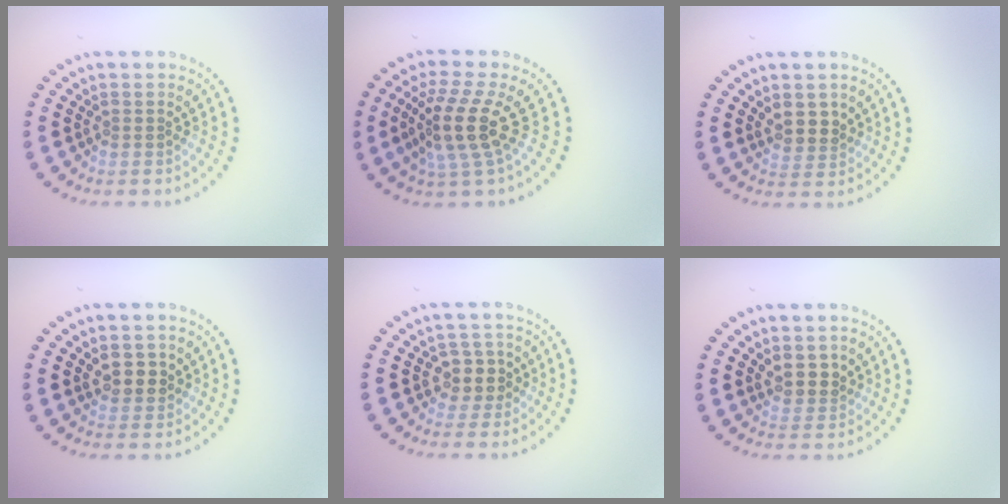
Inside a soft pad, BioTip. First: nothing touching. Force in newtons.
{"total": 4.5, "press": 3.3, "slide": 2.9}
{"total": 2.4, "press": 2.1, "slide": 1.1}
{"total": 2.5, "press": 2.4, "slide": 0.6}
{"total": 2.5, "press": 2.1, "slide": 1.2}
{"total": 2.4, "press": 2.1, "slide": 1.1}